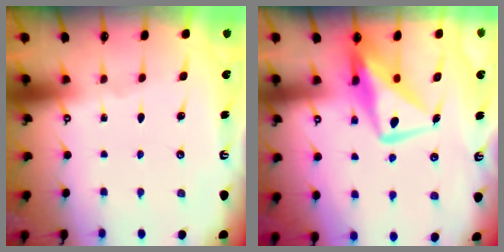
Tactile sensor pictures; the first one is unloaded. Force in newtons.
{"total": 12.2, "press": 12.1, "slide": 1.2}